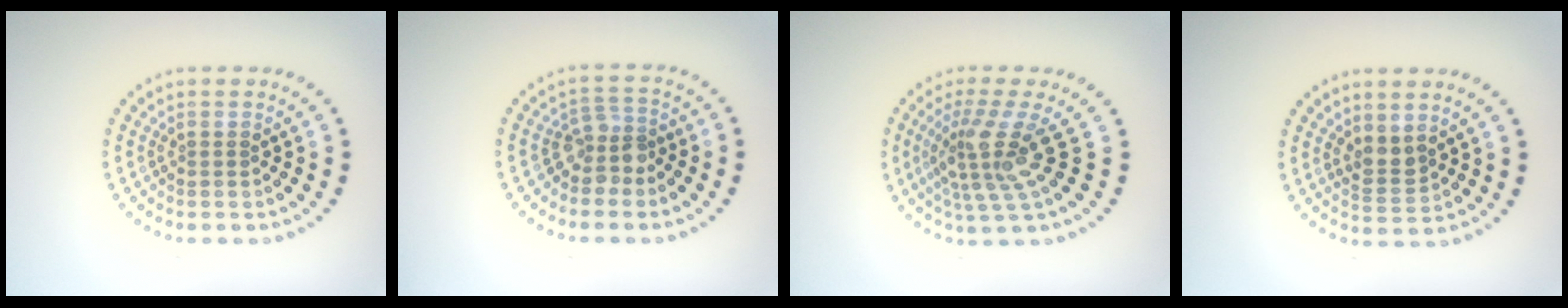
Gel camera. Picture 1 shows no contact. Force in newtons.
{"total": 2.5, "press": 1.9, "slide": 1.6}
{"total": 4.6, "press": 3.2, "slide": 3.3}
{"total": 2.0, "press": 1.8, "slide": 1.0}